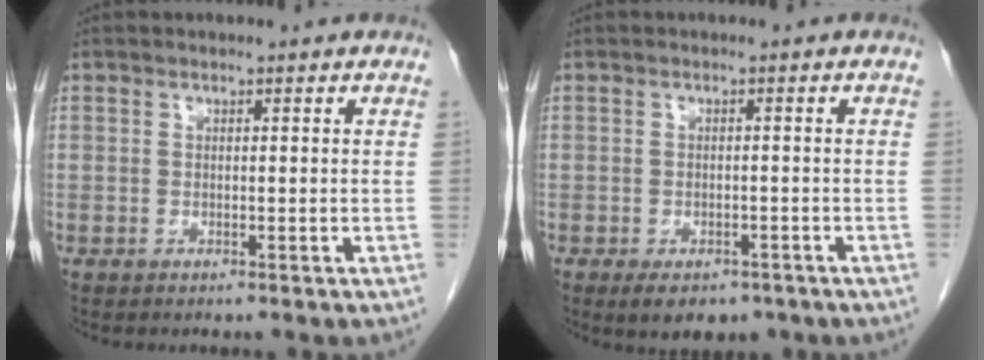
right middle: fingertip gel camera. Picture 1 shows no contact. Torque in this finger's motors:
{"motor_torque": [0.86, -0.42, 0.03, 0.04]}